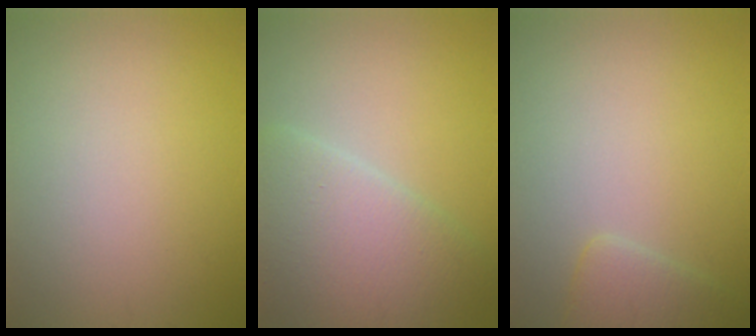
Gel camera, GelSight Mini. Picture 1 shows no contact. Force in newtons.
{"total": 6.7, "press": 6.7, "slide": 0.2}
{"total": 2.1, "press": 2.1, "slide": 0.2}